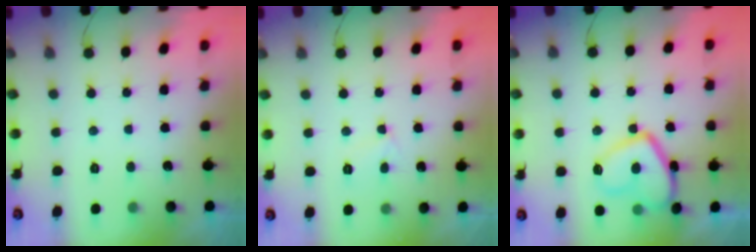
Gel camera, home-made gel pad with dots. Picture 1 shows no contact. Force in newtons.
{"total": 3.5, "press": 3.5, "slide": 0.4}
{"total": 10.9, "press": 10.9, "slide": 0.8}